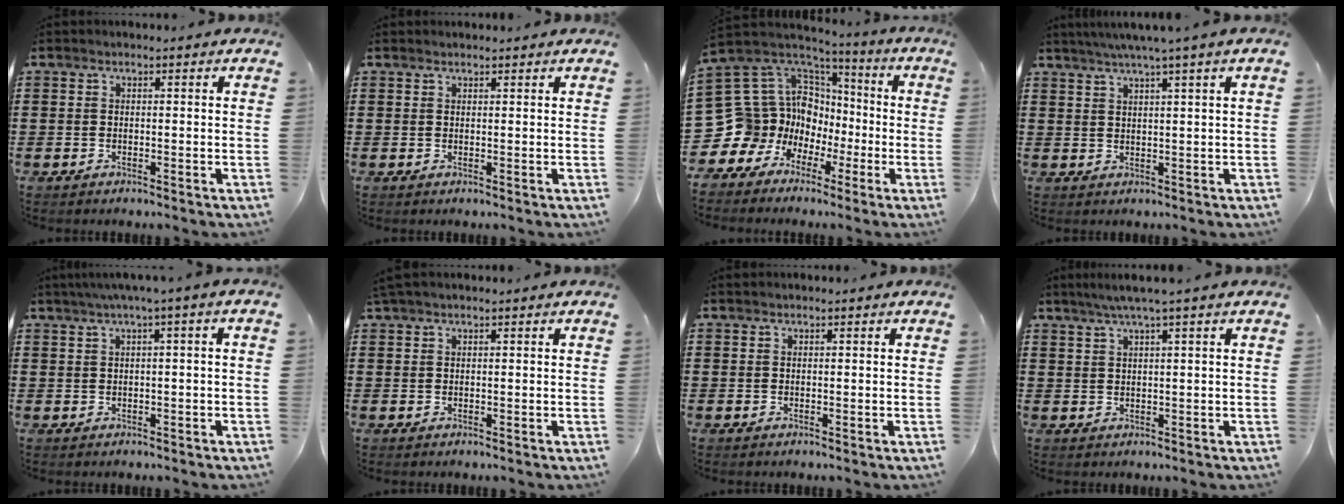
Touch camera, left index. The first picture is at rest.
{"total": 0.7, "force": [0.7, 0.0, 0.1], "torque": [-0.003, -0.001, 0.015]}
{"total": 12.7, "force": [-1.7, 12.3, 2.3], "torque": [-0.120, -0.039, -0.001]}
{"total": 3.2, "force": [2.2, -0.9, 2.1], "torque": [-0.043, -0.002, 0.037]}
{"total": 2.0, "force": [0.1, -0.3, 2.0], "torque": [-0.033, -0.005, 0.001]}
{"total": 1.1, "force": [0.8, 0.1, 0.8], "torque": [-0.015, 0.000, 0.016]}
{"total": 0.0}
{"total": 2.8, "force": [1.8, -0.4, 2.2], "torque": [-0.043, 0.001, 0.031]}